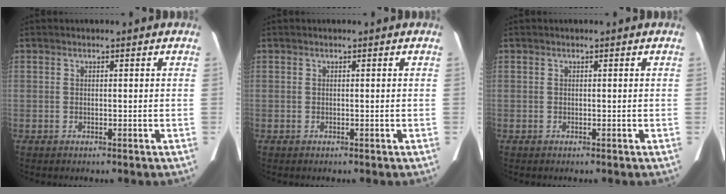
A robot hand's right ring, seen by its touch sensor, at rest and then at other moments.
{"total": 0.0}
{"total": 0.0}